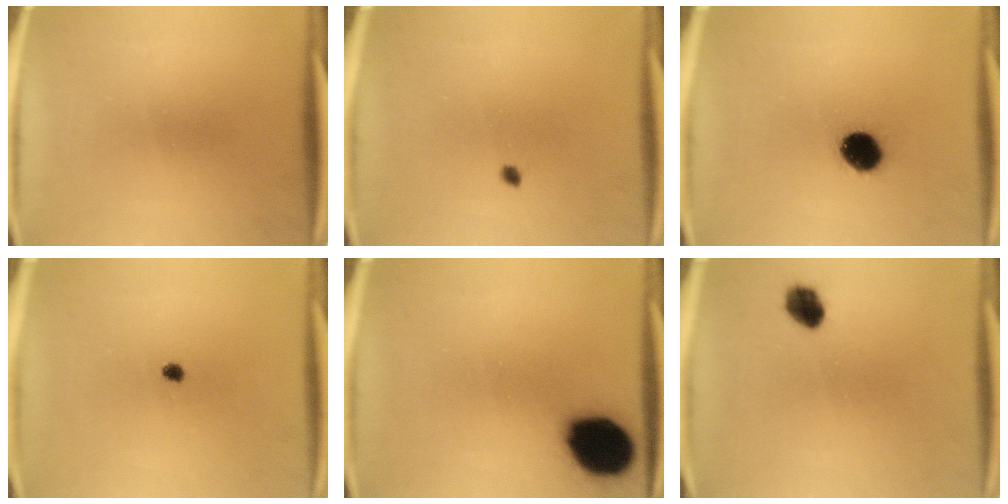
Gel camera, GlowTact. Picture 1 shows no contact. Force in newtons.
{"total": 0.8}
{"total": 6.3}
{"total": 1.2}
{"total": 15.8}
{"total": 4.9}